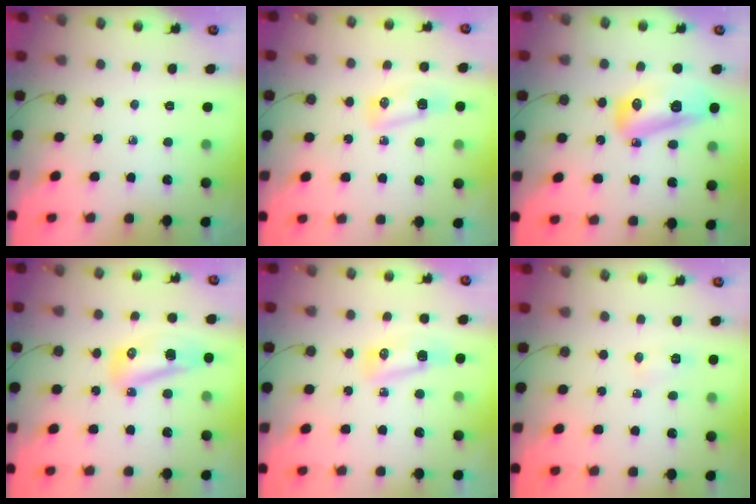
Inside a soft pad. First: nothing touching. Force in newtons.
{"total": 6.3, "press": 6.3, "slide": 0.7}
{"total": 13.2, "press": 13.1, "slide": 1.6}
{"total": 9.4, "press": 9.3, "slide": 1.6}
{"total": 8.4, "press": 8.1, "slide": 2.5}
{"total": 6.1, "press": 6.0, "slide": 0.8}